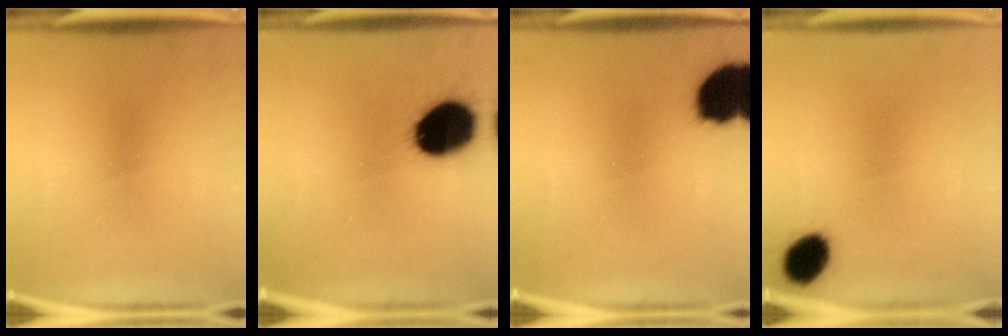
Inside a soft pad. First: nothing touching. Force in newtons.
{"total": 18.2}
{"total": 13.3}
{"total": 7.0}